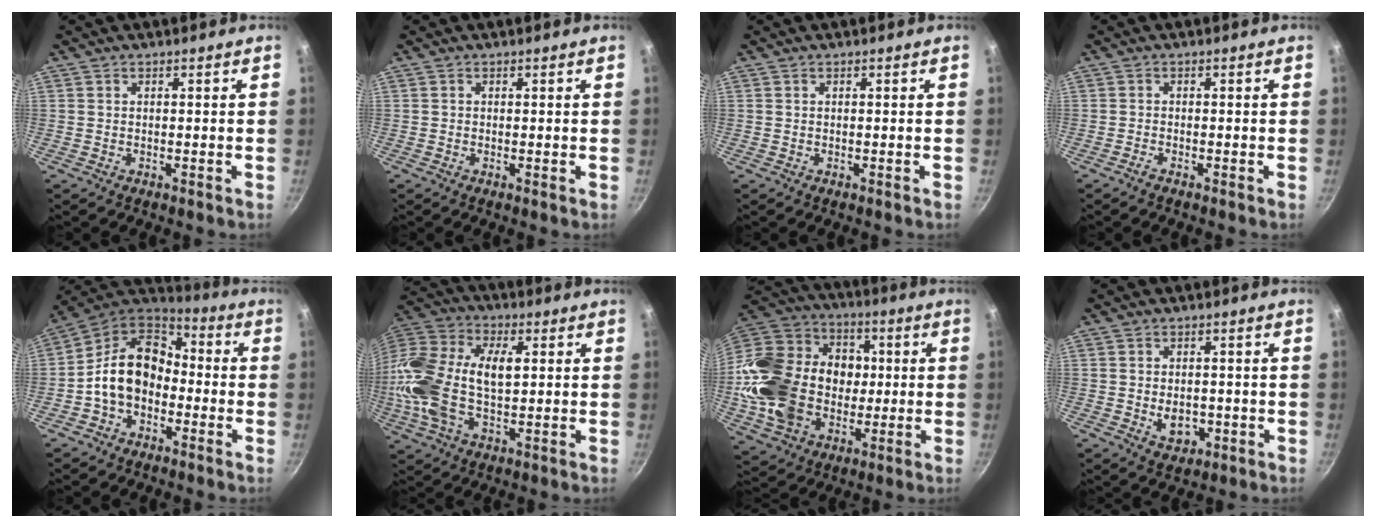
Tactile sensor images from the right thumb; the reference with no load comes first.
{"total": 0.0}
{"total": 0.0}
{"total": 0.8, "force": [-0.8, 0.0, 0.3], "torque": [-0.012, 0.005, -0.020]}
{"total": 14.0, "force": [-2.6, 10.4, 9.1], "torque": [-0.127, 0.049, -0.066]}
{"total": 20.4, "force": [0.9, 11.5, 16.8], "torque": [-0.344, 0.031, 0.003]}
{"total": 26.8, "force": [-1.7, 20.7, 16.9], "torque": [-0.308, 0.044, -0.021]}
{"total": 4.9, "force": [-1.0, 3.6, 3.2], "torque": [-0.033, 0.004, -0.007]}